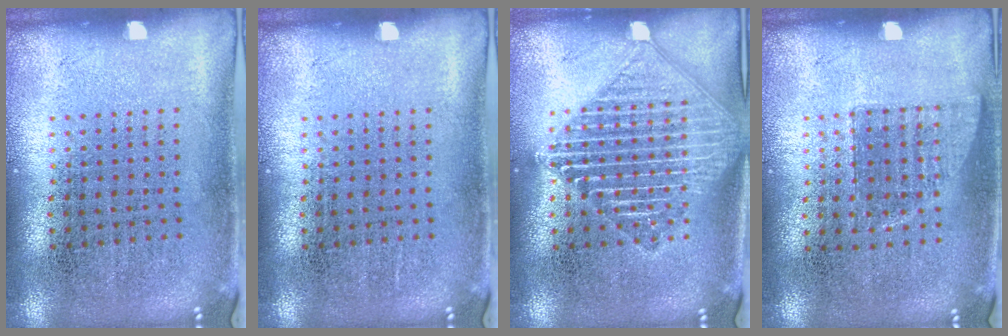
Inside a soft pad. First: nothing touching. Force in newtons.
{"total": 0.0}
{"total": 2.6, "press": 2.6, "slide": 0.3}
{"total": 0.6, "press": 0.5, "slide": 0.2}